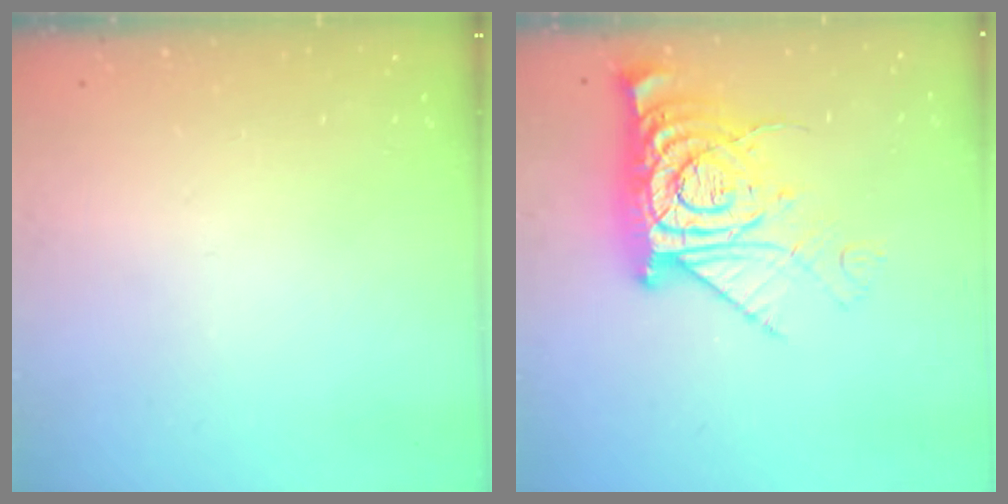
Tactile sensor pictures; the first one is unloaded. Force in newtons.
{"total": 15.2, "press": 15.1, "slide": 1.8}